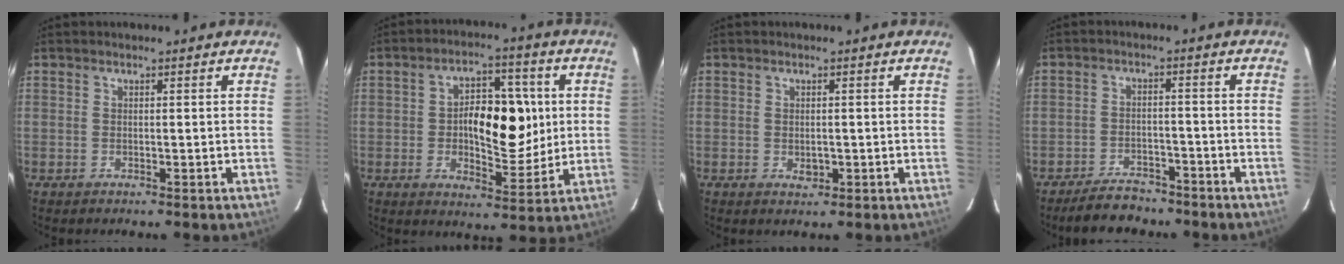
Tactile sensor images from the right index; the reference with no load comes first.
{"total": 12.0, "force": [0.9, 5.4, 10.6], "torque": [-0.163, 0.018, 0.022]}
{"total": 1.6, "force": [-0.3, 0.9, 1.2], "torque": [-0.020, -0.002, 0.000]}
{"total": 6.0, "force": [-5.2, 2.7, 1.4], "torque": [-0.030, -0.003, -0.086]}